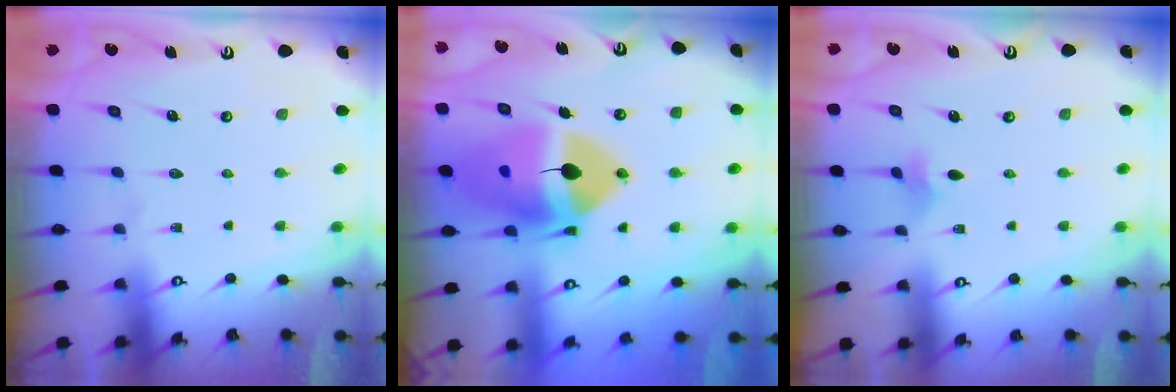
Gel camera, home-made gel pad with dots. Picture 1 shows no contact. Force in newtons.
{"total": 19.6, "press": 19.5, "slide": 2.7}
{"total": 2.4, "press": 2.3, "slide": 0.5}